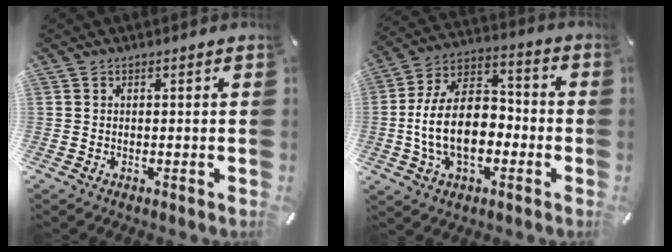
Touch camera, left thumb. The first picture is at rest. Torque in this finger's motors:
{"motor_torque": [2.44, 2.57, 1.91, 0.20, 0.48]}